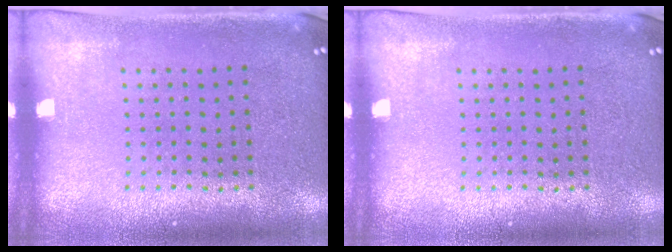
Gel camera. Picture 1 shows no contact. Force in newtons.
{"total": 0.0}